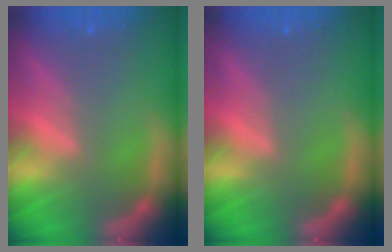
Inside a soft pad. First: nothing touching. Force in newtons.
{"total": 0.0}